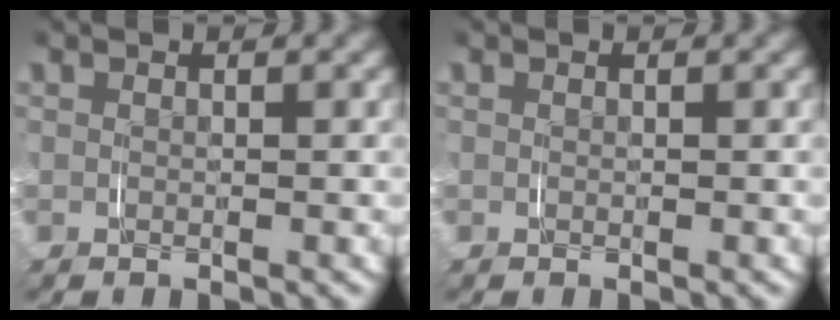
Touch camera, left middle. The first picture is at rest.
{"total": 0.0}